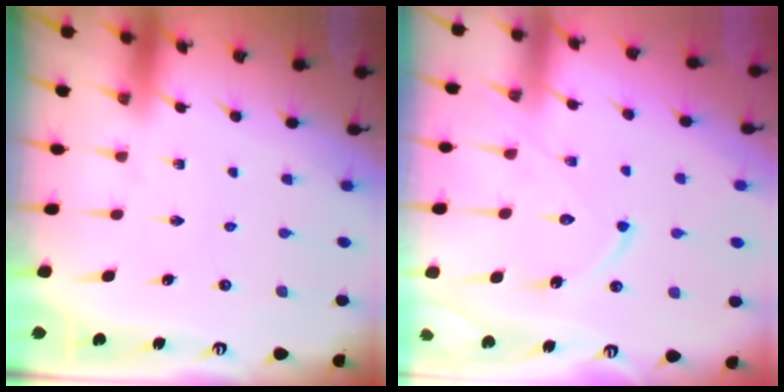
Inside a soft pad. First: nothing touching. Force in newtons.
{"total": 12.5, "press": 12.4, "slide": 1.1}